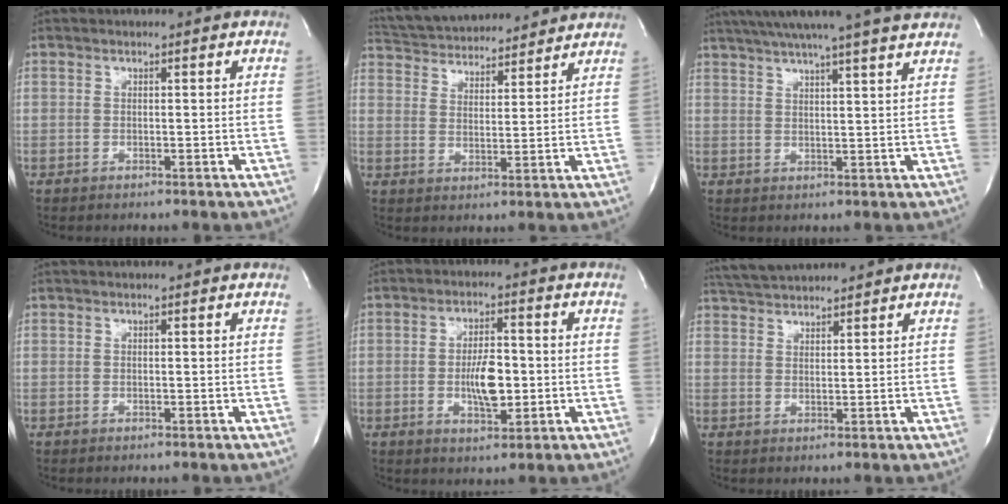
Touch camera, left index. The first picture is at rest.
{"total": 16.1, "force": [15.1, 3.2, 4.8], "torque": [-0.087, 0.032, 0.232]}
{"total": 16.8, "force": [14.7, -0.9, 8.2], "torque": [-0.143, 0.006, 0.196]}
{"total": 0.5, "force": [0.5, 0.0, 0.2], "torque": [0.000, 0.006, 0.007]}
{"total": 6.4, "force": [-1.0, 2.3, 5.9], "torque": [-0.109, -0.001, -0.013]}
{"total": 6.8, "force": [6.6, 0.3, 1.7], "torque": [-0.042, 0.032, 0.117]}